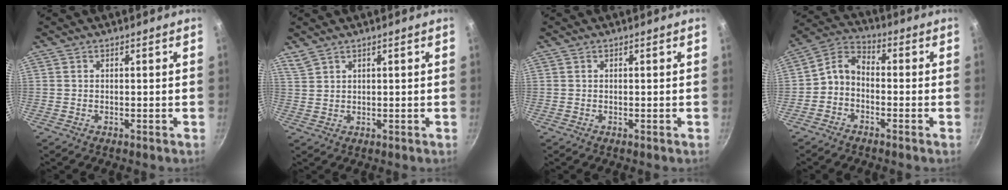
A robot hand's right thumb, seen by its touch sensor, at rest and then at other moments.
{"total": 2.5, "force": [2.2, 0.9, 0.9], "torque": [-0.018, -0.005, 0.050]}
{"total": 0.0}
{"total": 5.8, "force": [-2.0, 4.0, 3.7], "torque": [-0.068, 0.041, -0.055]}